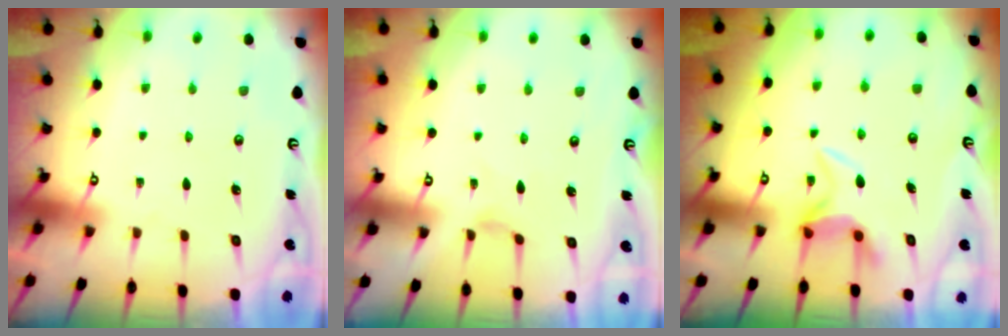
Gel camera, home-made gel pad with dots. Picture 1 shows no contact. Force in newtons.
{"total": 0.5, "press": 0.5, "slide": 0.2}
{"total": 5.5, "press": 5.5, "slide": 0.1}